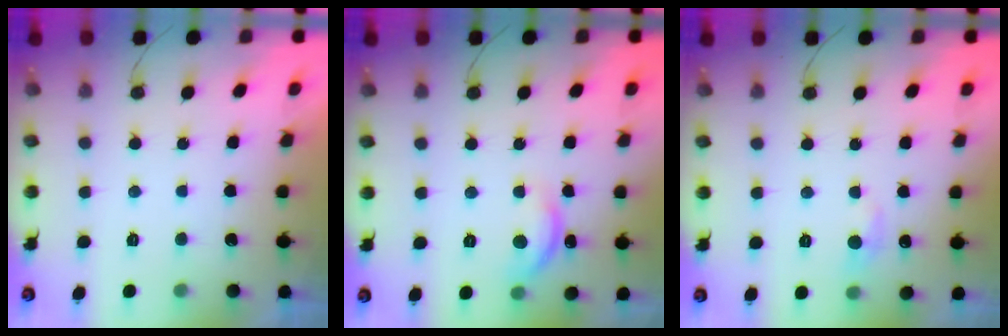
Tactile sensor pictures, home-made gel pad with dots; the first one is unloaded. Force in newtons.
{"total": 11.3, "press": 11.3, "slide": 0.8}
{"total": 7.2, "press": 7.1, "slide": 0.8}